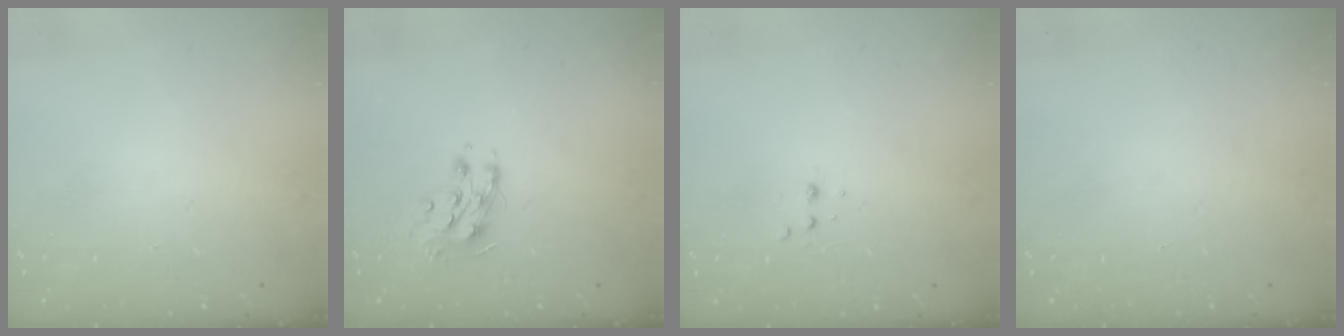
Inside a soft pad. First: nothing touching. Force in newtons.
{"total": 8.4, "press": 8.4, "slide": 0.2}
{"total": 3.1, "press": 3.0, "slide": 0.6}
{"total": 0.0}